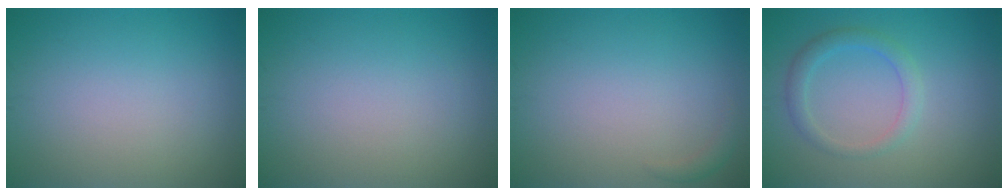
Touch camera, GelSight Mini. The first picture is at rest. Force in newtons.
{"total": 0.0}
{"total": 0.9, "press": 0.9, "slide": 0.1}
{"total": 2.3, "press": 2.3, "slide": 0.2}